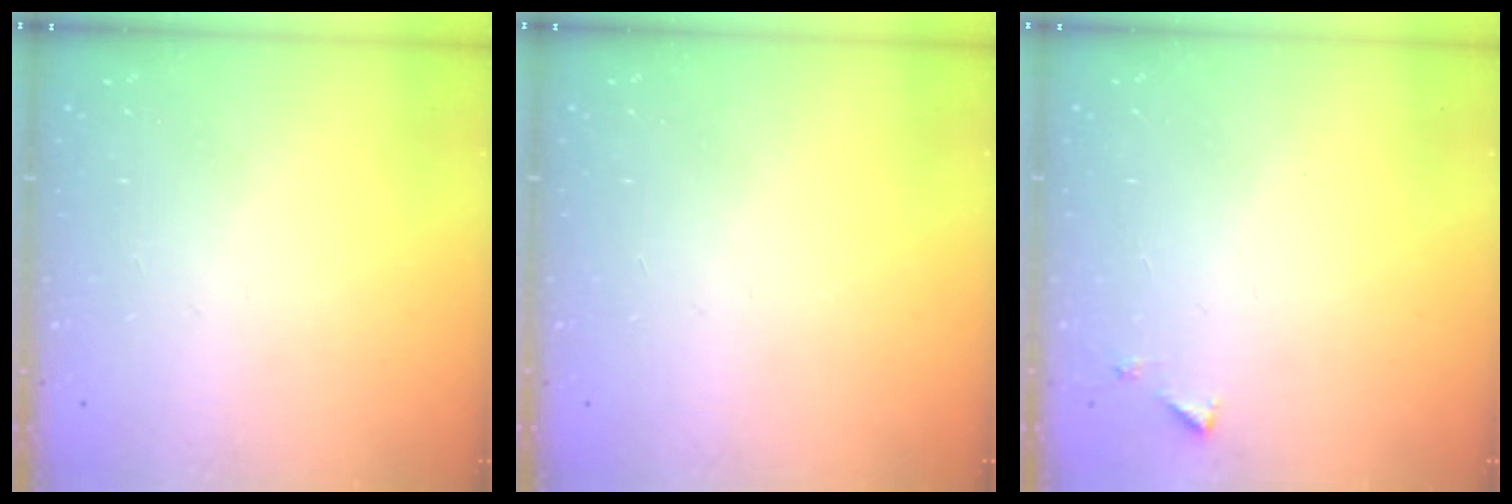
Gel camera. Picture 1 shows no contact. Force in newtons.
{"total": 0.0}
{"total": 3.2, "press": 3.2, "slide": 0.3}